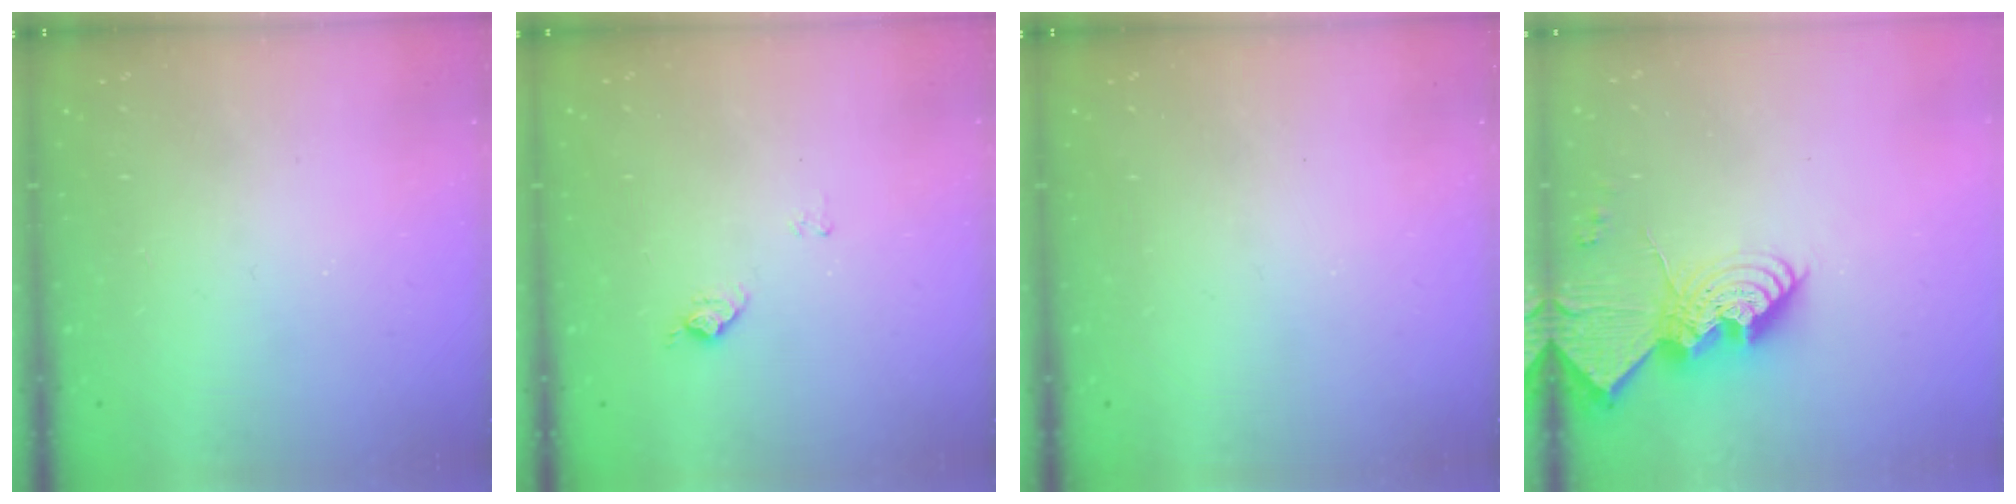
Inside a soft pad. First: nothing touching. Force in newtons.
{"total": 7.7, "press": 7.6, "slide": 0.8}
{"total": 0.0}
{"total": 14.7, "press": 14.6, "slide": 1.4}